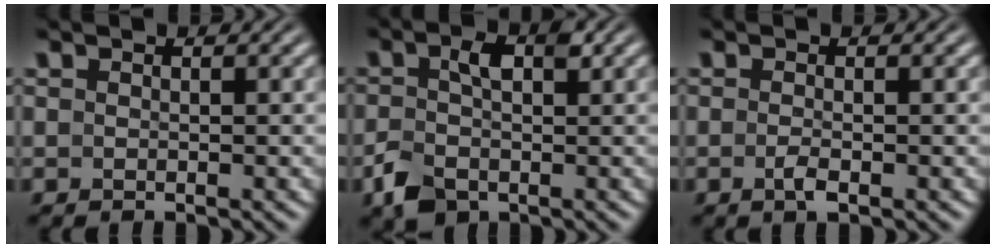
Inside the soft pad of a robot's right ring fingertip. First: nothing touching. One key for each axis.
{"total": 3.7, "fx": -1.1, "fy": 2.2, "fz": 2.7, "tx": -0.053, "ty": -0.009, "tz": -0.011}
{"total": 1.1, "fx": -0.7, "fy": 0.0, "fz": 0.8, "tx": -0.017, "ty": -0.003, "tz": -0.012}